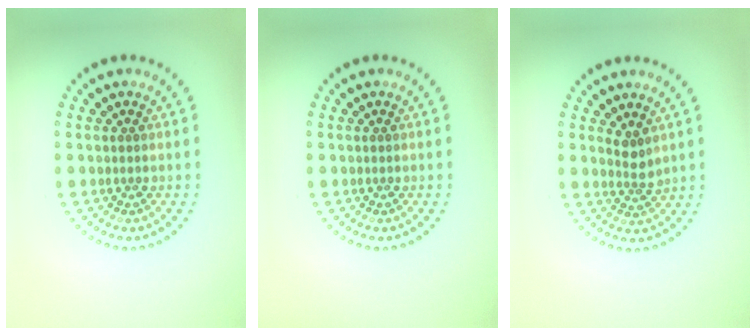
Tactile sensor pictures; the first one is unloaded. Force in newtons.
{"total": 0.0}
{"total": 1.8, "press": 1.2, "slide": 1.3}